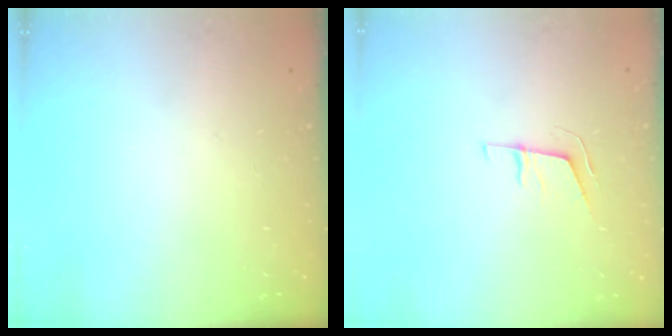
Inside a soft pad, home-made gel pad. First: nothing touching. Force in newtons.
{"total": 6.1, "press": 6.1, "slide": 1.0}